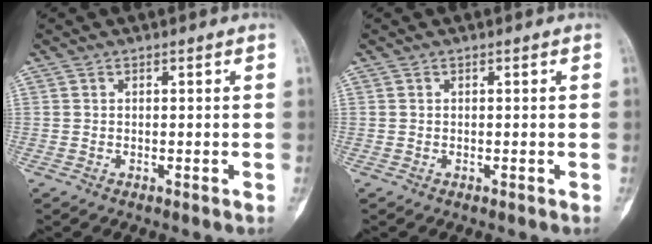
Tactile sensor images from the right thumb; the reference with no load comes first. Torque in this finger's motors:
{"motor_torque": [0.08, 0.03, 0.02, -0.05, 0.02]}